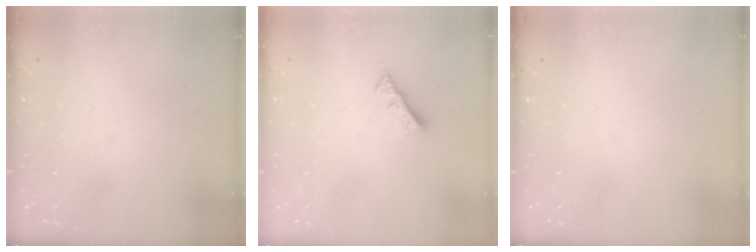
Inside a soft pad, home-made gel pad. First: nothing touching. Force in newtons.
{"total": 5.5, "press": 5.4, "slide": 0.4}
{"total": 0.0}